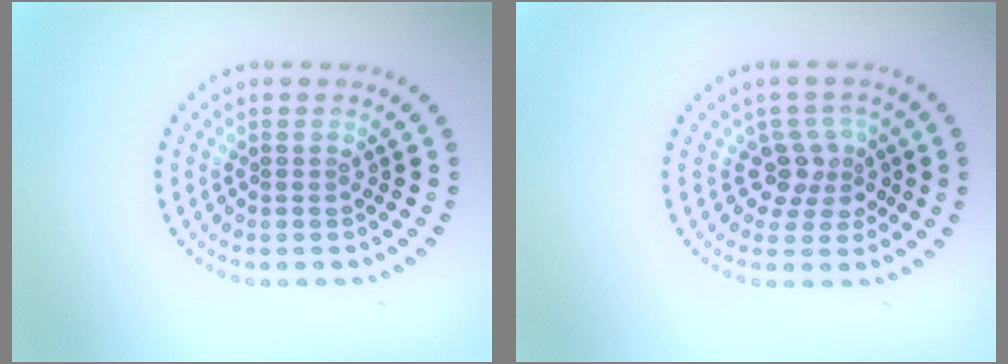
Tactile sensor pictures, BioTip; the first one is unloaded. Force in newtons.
{"total": 2.8, "press": 2.2, "slide": 1.7}